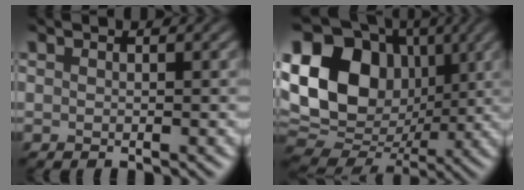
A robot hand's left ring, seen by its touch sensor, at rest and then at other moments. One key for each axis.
{"total": 15.1, "fx": 1.5, "fy": 11.5, "fz": 9.6, "tx": -0.195, "ty": 0.017, "tz": 0.013}